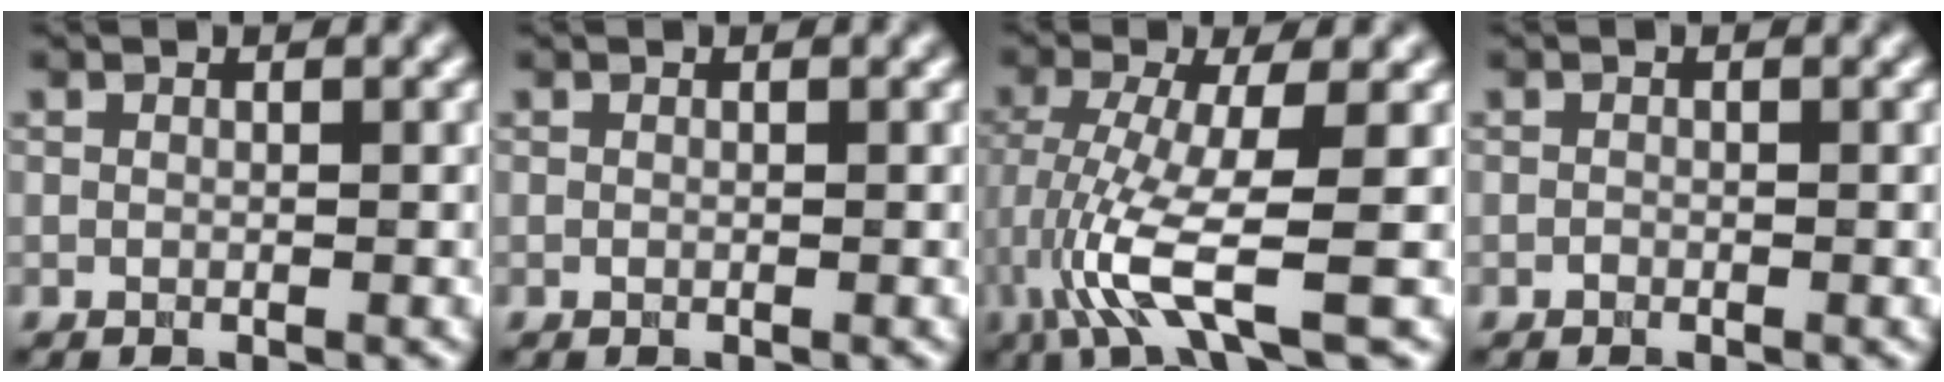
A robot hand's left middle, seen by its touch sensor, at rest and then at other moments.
{"total": 0.0}
{"total": 7.1, "force": [-2.8, 1.1, 6.4], "torque": [-0.143, -0.006, -0.045]}
{"total": 0.6, "force": [-0.4, -0.2, -0.4], "torque": [0.001, 0.000, 0.001]}